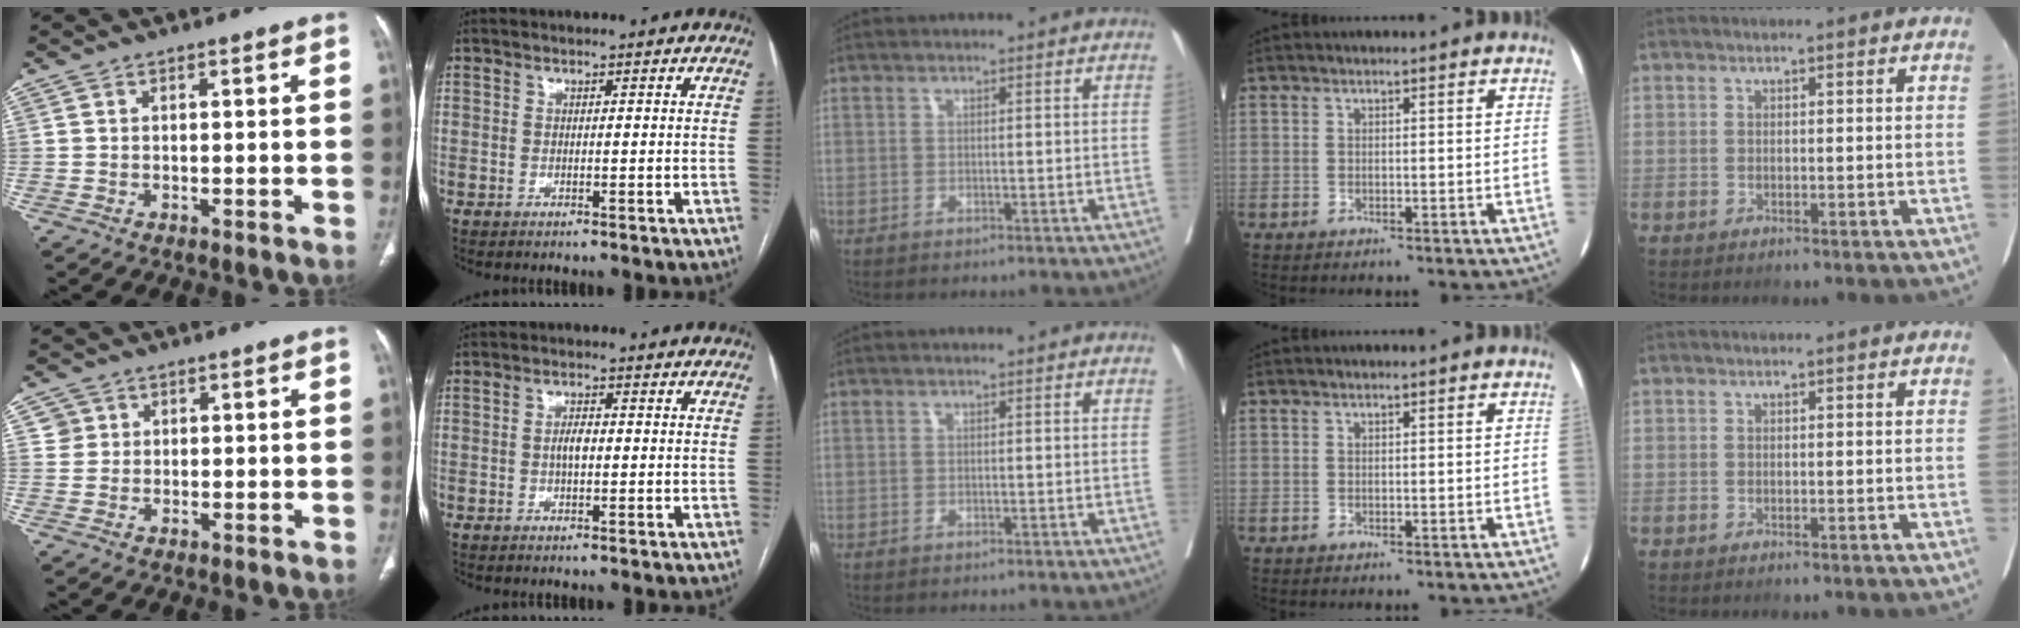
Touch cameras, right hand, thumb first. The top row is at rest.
{"thumb": {"total": 2.3, "force": [0.6, 2.2, -0.1], "torque": [0.021, 0.005, 0.005]}, "index": {"total": 2.4, "force": [-0.2, 0.9, 2.2], "torque": [-0.043, 0.004, -0.003]}}